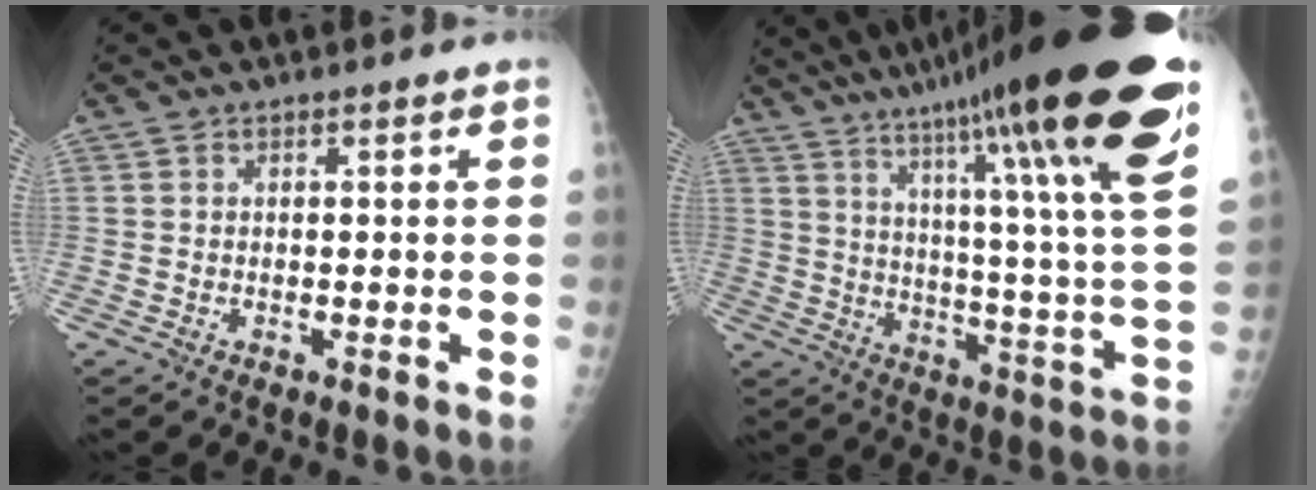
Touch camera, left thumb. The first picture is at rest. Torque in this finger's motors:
{"motor_torque": [1.73, -0.19, 2.10, -0.67, 0.64]}